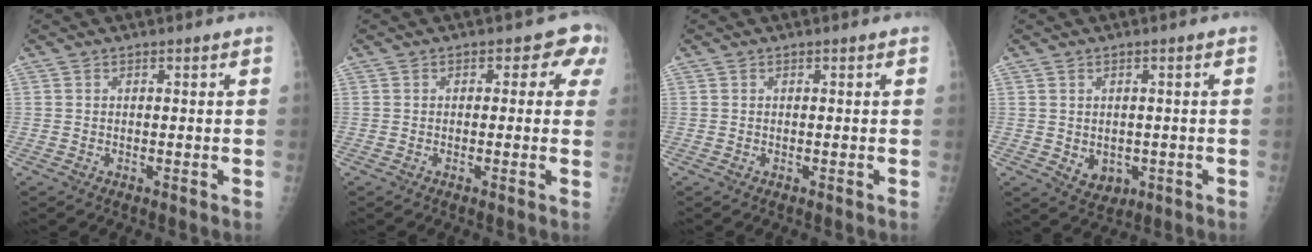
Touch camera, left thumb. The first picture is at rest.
{"total": 5.7, "force": [1.3, 3.7, 4.2], "torque": [0.002, 0.013, -0.001]}
{"total": 0.0}
{"total": 4.5, "force": [-0.7, 3.6, 2.6], "torque": [-0.022, -0.002, 0.004]}